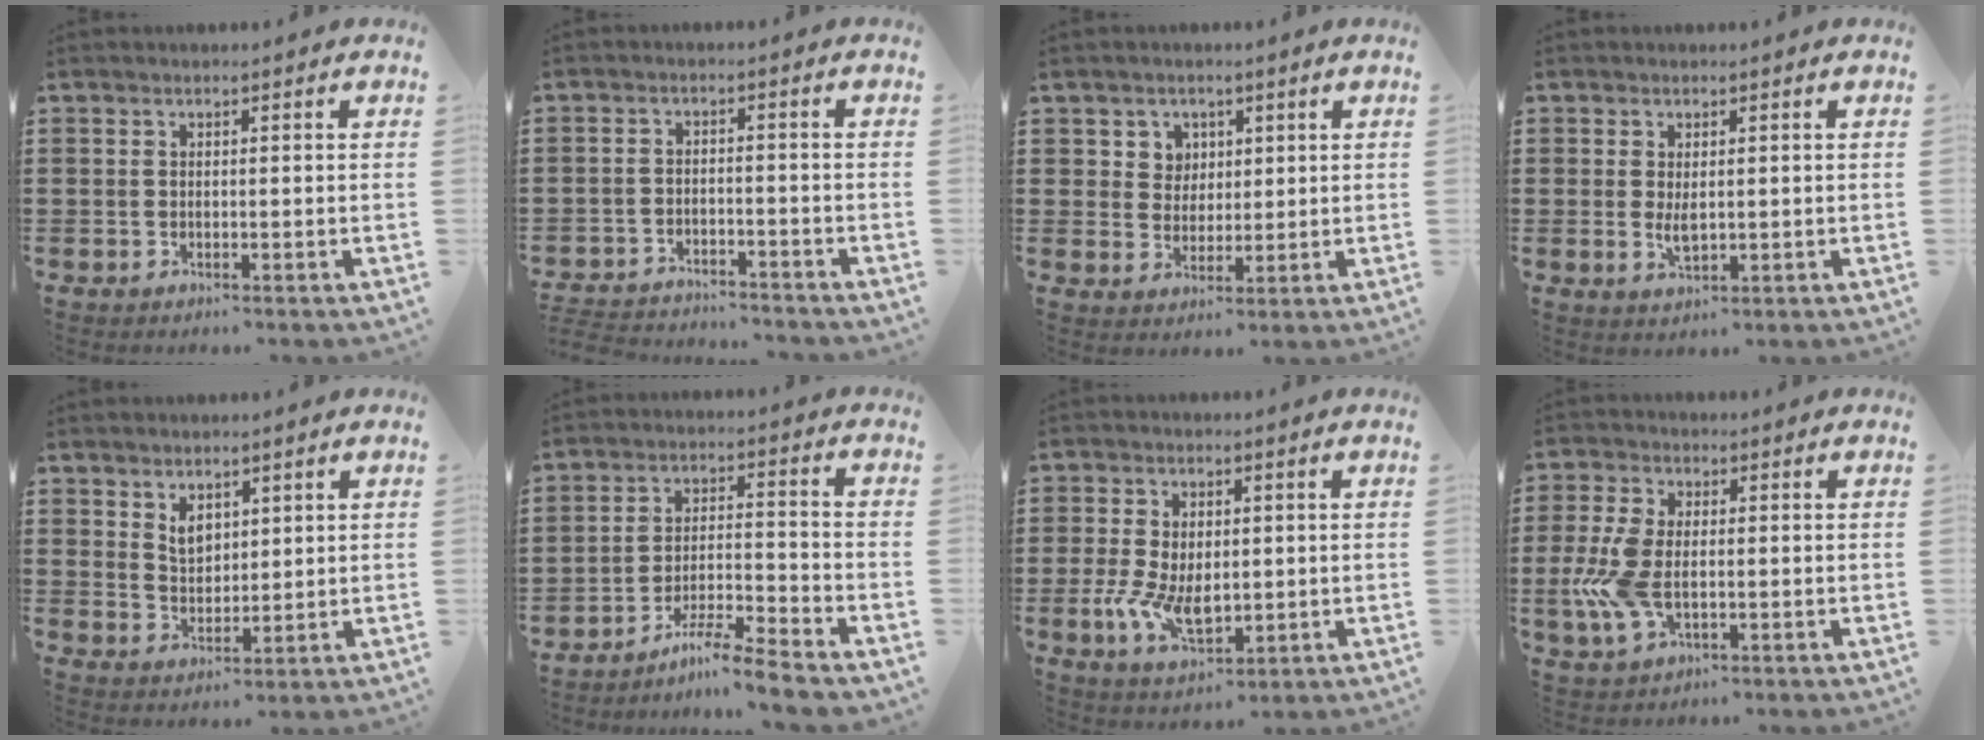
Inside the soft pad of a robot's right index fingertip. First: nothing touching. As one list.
[{"total": 3.6, "force": [-3.6, 0.3, 0.1], "torque": [-0.014, -0.002, -0.078]}, {"total": 4.0, "force": [1.9, 3.5, 0.5], "torque": [-0.020, 0.011, 0.032]}, {"total": 2.6, "force": [0.4, 1.2, 2.3], "torque": [-0.046, 0.001, 0.009]}, {"total": 3.5, "force": [2.2, 2.2, 1.6], "torque": [-0.033, 0.005, 0.039]}, {"total": 6.7, "force": [-6.1, -0.4, 2.7], "torque": [-0.058, -0.005, -0.120]}, {"total": 7.0, "force": [-0.9, 4.2, 5.5], "torque": [-0.127, 0.004, -0.018]}, {"total": 8.1, "force": [-0.8, 4.4, 6.8], "torque": [-0.167, -0.007, -0.019]}]